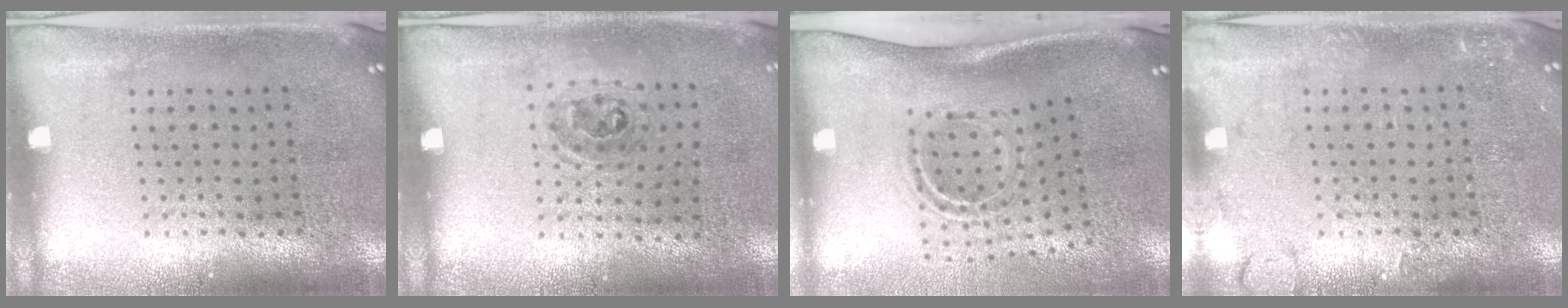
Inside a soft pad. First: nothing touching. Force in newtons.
{"total": 1.0, "press": 0.7, "slide": 0.8}
{"total": 2.0, "press": 1.2, "slide": 1.7}
{"total": 2.0, "press": 2.0, "slide": 0.4}